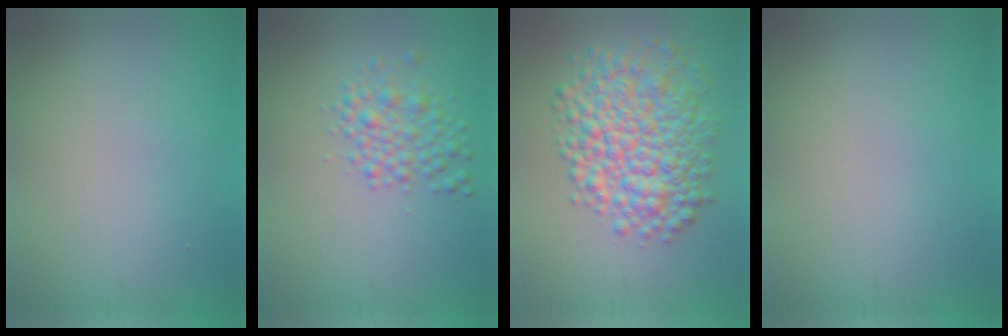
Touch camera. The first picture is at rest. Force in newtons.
{"total": 2.8, "press": 2.8, "slide": 0.0}
{"total": 8.0, "press": 8.0, "slide": 0.2}
{"total": 0.0}